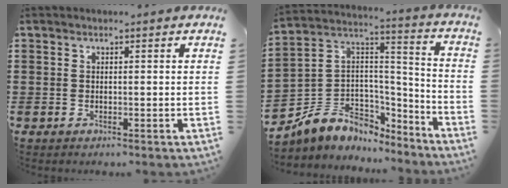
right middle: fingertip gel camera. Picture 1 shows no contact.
{"total": 6.5, "force": [-4.1, 5.1, 0.4], "torque": [-0.044, -0.011, -0.083]}